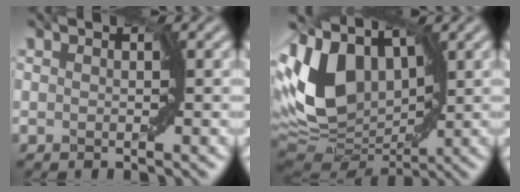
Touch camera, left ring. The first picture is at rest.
{"total": 11.5, "force": [2.8, 7.5, 8.3], "torque": [-0.193, 0.008, 0.042]}